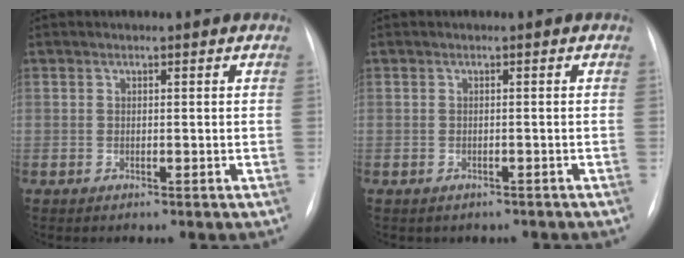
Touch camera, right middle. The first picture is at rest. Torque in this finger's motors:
{"motor_torque": [0.11, -0.11, 0.02, 0.01]}